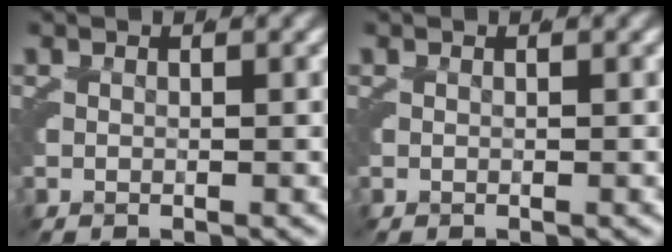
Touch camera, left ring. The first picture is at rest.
{"total": 0.0}